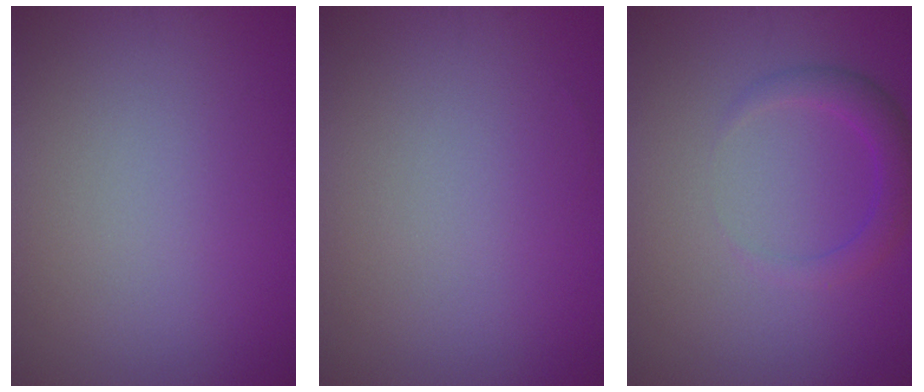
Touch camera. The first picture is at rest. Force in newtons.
{"total": 0.0}
{"total": 2.5, "press": 2.5, "slide": 0.2}